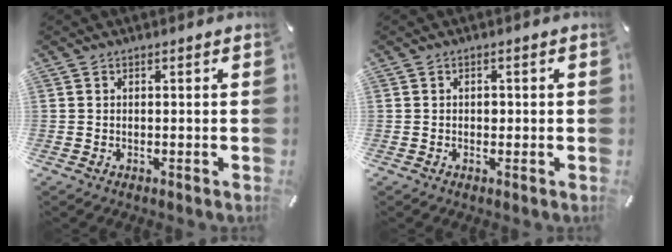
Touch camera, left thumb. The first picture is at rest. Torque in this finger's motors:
{"motor_torque": [0.28, 0.49, -0.04, -0.10, 0.00]}